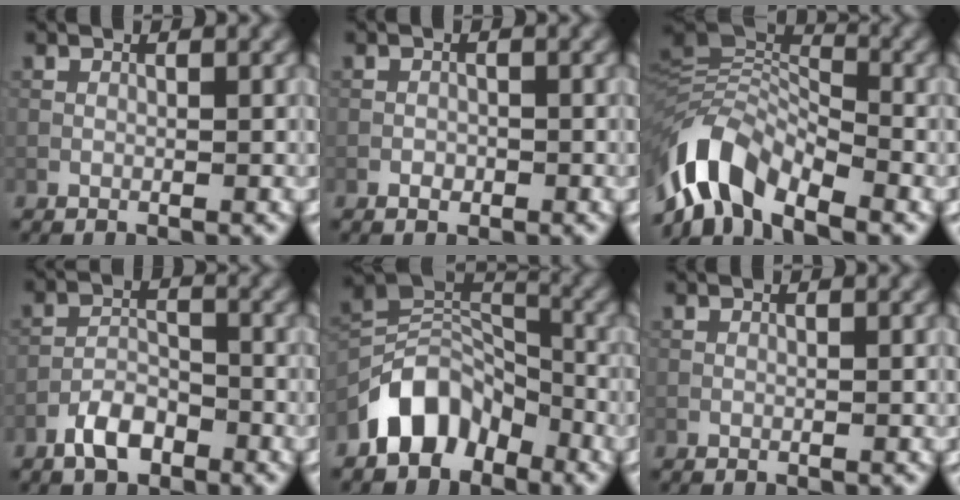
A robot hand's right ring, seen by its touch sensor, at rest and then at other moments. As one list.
[{"total": 0.8, "force": [-0.4, 0.6, 0.3], "torque": [-0.004, 0.000, -0.008]}, {"total": 8.5, "force": [-5.7, 3.7, 5.2], "torque": [-0.089, 0.005, -0.125]}, {"total": 3.5, "force": [-2.4, 1.6, 1.9], "torque": [-0.029, 0.007, -0.050]}, {"total": 7.2, "force": [-4.6, 4.3, 3.3], "torque": [-0.038, 0.006, -0.095]}, {"total": 0.0}]